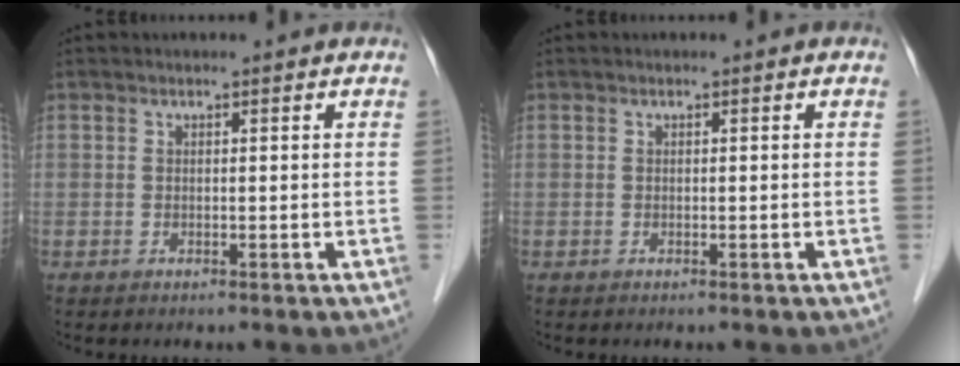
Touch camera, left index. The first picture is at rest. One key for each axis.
{"total": 0.0}